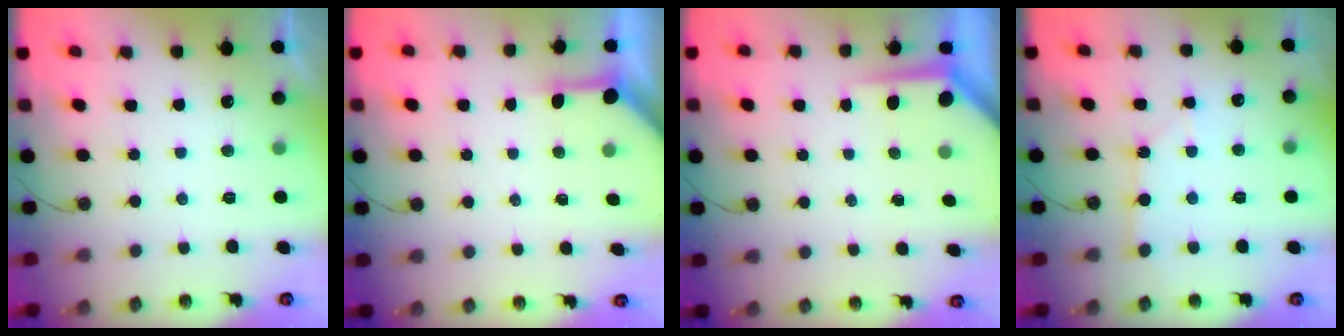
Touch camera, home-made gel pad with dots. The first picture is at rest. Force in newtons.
{"total": 3.7, "press": 3.7, "slide": 0.2}
{"total": 4.0, "press": 4.0, "slide": 0.3}
{"total": 3.0, "press": 2.9, "slide": 0.4}